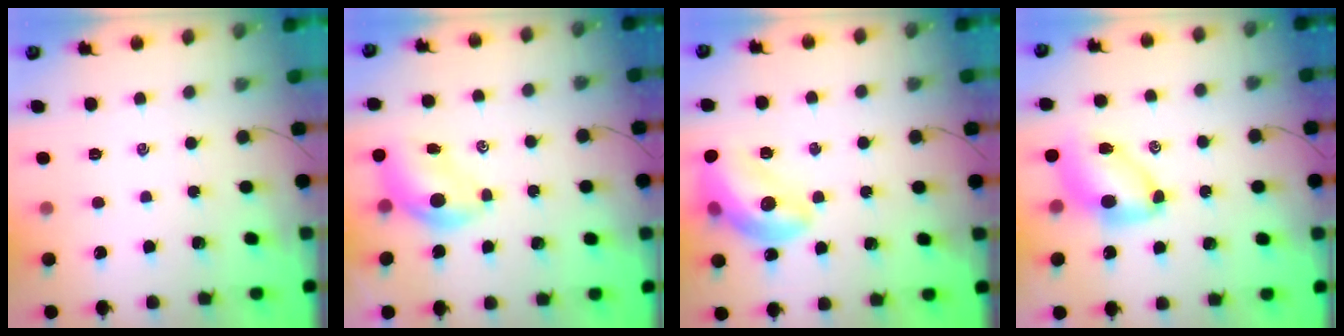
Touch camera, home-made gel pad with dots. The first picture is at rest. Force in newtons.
{"total": 6.5, "press": 6.5, "slide": 0.9}
{"total": 16.3, "press": 16.2, "slide": 2.1}
{"total": 7.5, "press": 7.4, "slide": 1.1}